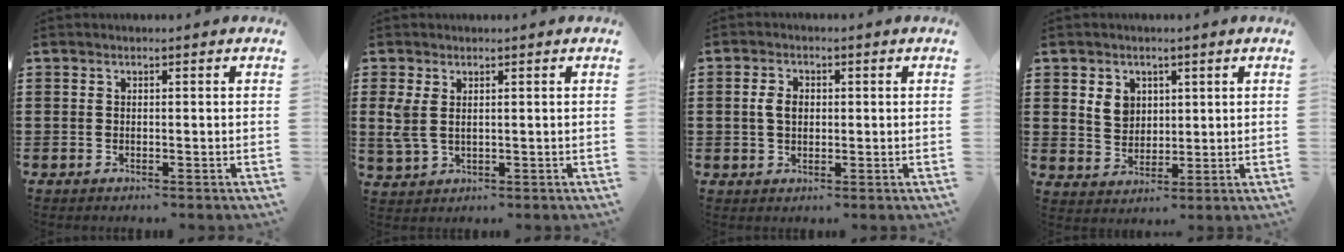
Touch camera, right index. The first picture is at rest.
{"total": 3.5, "force": [0.9, 1.9, 2.7], "torque": [-0.074, 0.001, 0.013]}
{"total": 2.9, "force": [0.2, 1.9, 2.2], "torque": [-0.054, 0.006, 0.000]}
{"total": 4.0, "force": [1.6, 3.3, 1.6], "torque": [-0.043, 0.012, 0.028]}